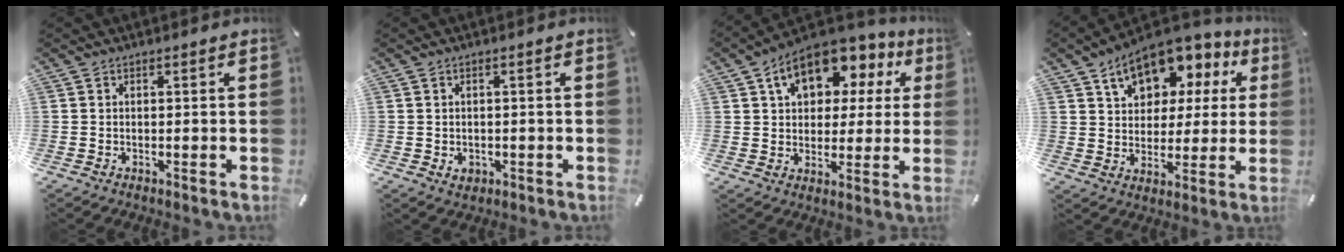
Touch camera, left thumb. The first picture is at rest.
{"total": 1.9, "force": [-0.4, 1.7, 0.9], "torque": [-0.018, 0.004, -0.009]}
{"total": 13.0, "force": [6.9, 8.7, 6.7], "torque": [-0.111, -0.038, 0.124]}
{"total": 13.0, "force": [7.7, 8.7, 5.8], "torque": [-0.099, -0.047, 0.143]}